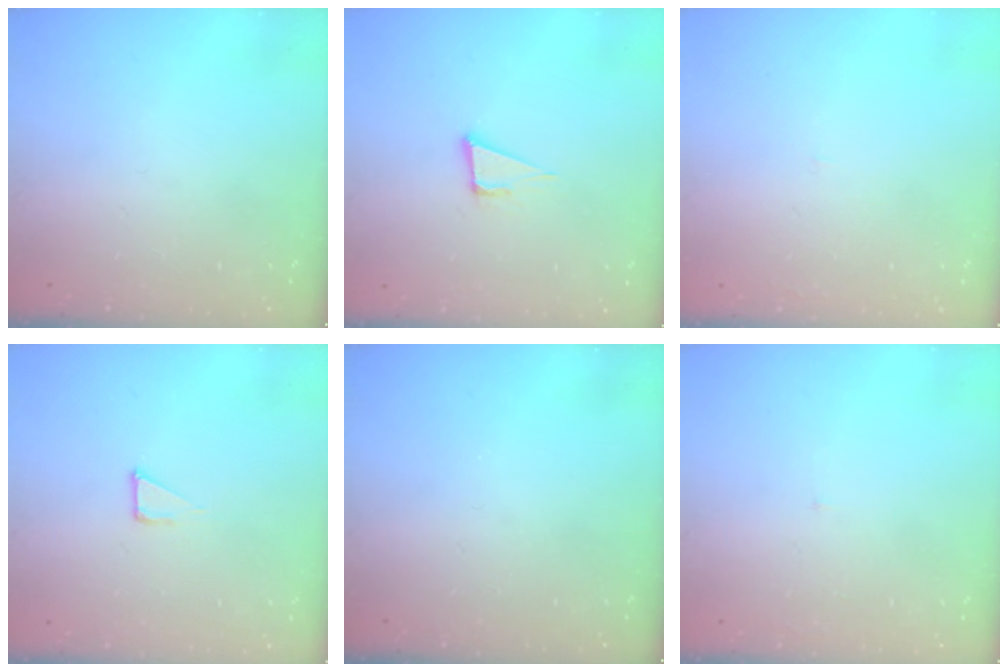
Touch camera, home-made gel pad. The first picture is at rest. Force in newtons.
{"total": 5.1, "press": 4.3, "slide": 2.8}
{"total": 0.9, "press": 0.9, "slide": 0.1}
{"total": 2.3, "press": 2.3, "slide": 0.1}
{"total": 0.0}
{"total": 2.0, "press": 2.0, "slide": 0.1}